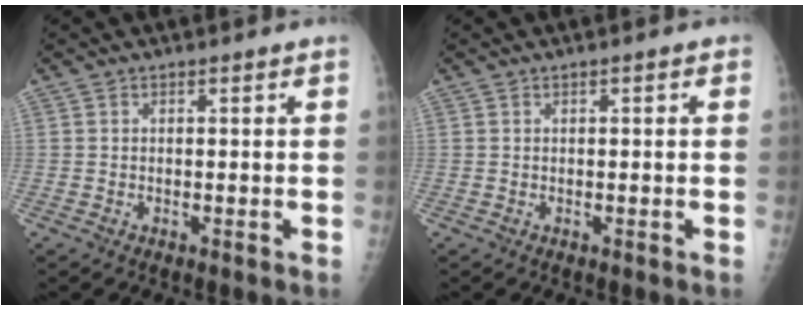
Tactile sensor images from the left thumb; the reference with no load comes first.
{"total": 0.6, "force": [0.3, 0.3, 0.5], "torque": [-0.006, 0.002, 0.000]}